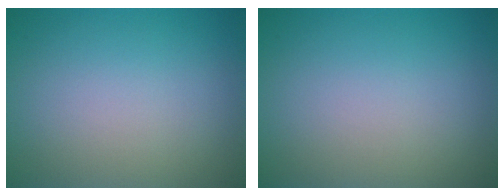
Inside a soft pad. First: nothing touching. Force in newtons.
{"total": 0.0}